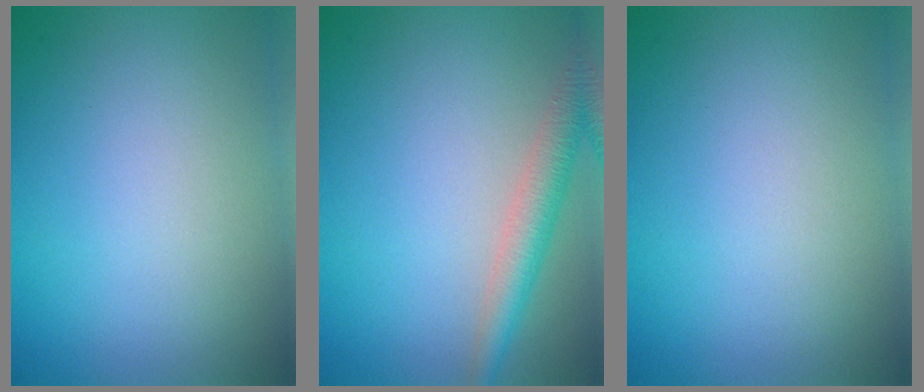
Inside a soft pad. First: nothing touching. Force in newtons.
{"total": 3.5, "press": 3.5, "slide": 0.1}
{"total": 0.0}